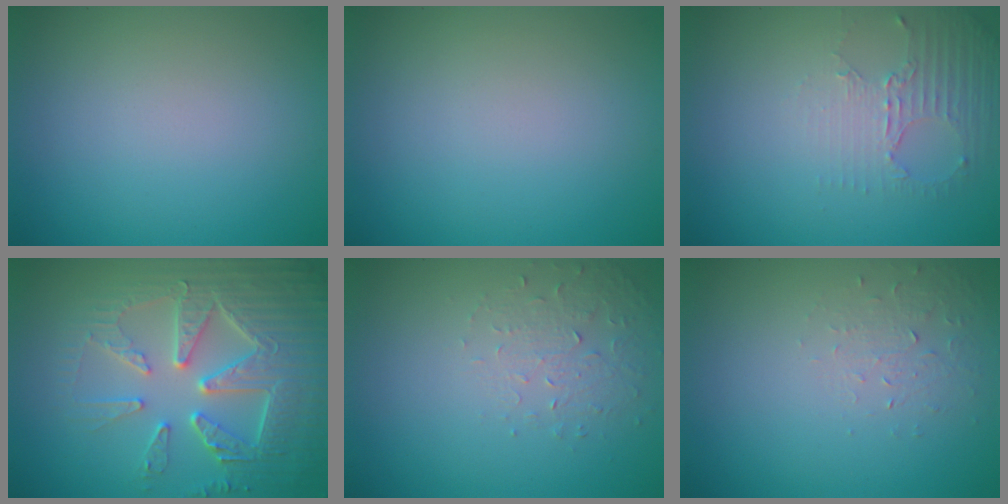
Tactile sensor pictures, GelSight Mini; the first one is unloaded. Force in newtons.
{"total": 0.0}
{"total": 2.5, "press": 1.7, "slide": 1.8}
{"total": 7.2, "press": 5.9, "slide": 4.2}
{"total": 1.6, "press": 0.9, "slide": 1.3}
{"total": 1.3, "press": 0.6, "slide": 1.2}